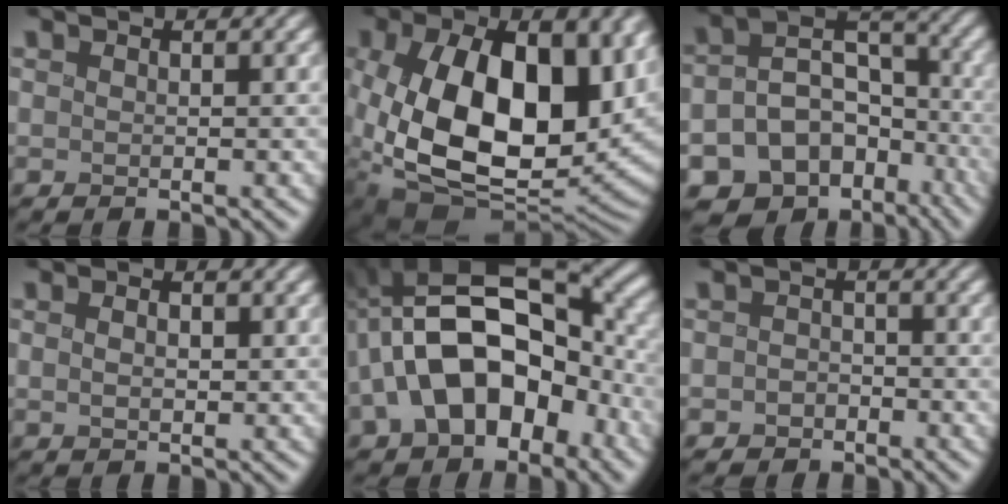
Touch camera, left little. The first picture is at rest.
{"total": 17.2, "force": [-0.7, 10.7, 13.4], "torque": [-0.235, -0.036, -0.013]}
{"total": 14.6, "force": [-8.4, 10.4, 5.9], "torque": [-0.081, -0.021, -0.119]}
{"total": 1.7, "force": [-0.1, 1.0, 1.4], "torque": [-0.025, -0.004, 0.001]}
{"total": 16.9, "force": [-1.4, 10.7, 13.0], "torque": [-0.215, -0.001, -0.026]}
{"total": 1.8, "force": [-1.3, 1.2, 0.3], "torque": [0.005, -0.003, -0.027]}